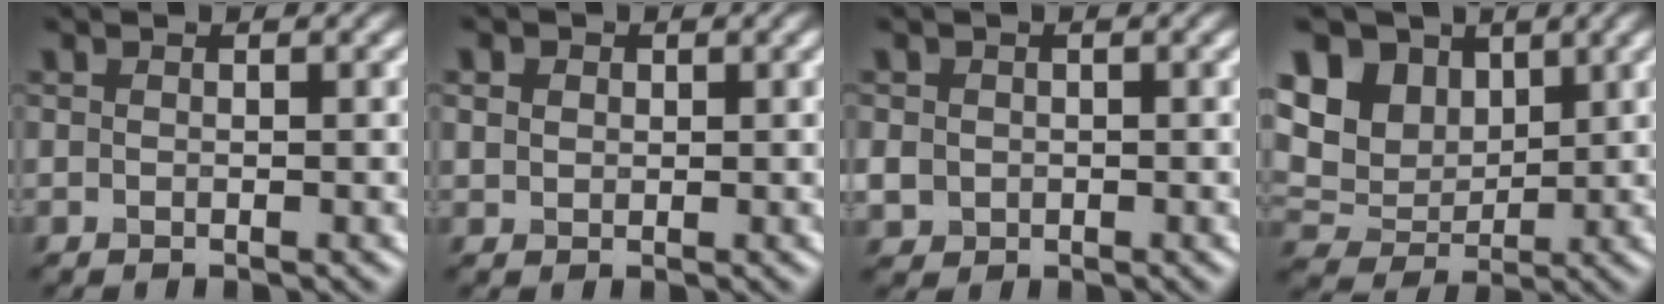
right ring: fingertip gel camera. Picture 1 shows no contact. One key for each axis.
{"total": 2.3, "fx": 1.2, "fy": 1.8, "fz": 1.0, "tx": -0.030, "ty": 0.007, "tz": 0.019}
{"total": 2.0, "fx": -0.1, "fy": 1.9, "fz": 0.6, "tx": -0.013, "ty": -0.003, "tz": -0.001}
{"total": 10.7, "fx": 4.7, "fy": 7.9, "fz": 5.5, "tx": -0.123, "ty": 0.026, "tz": 0.081}